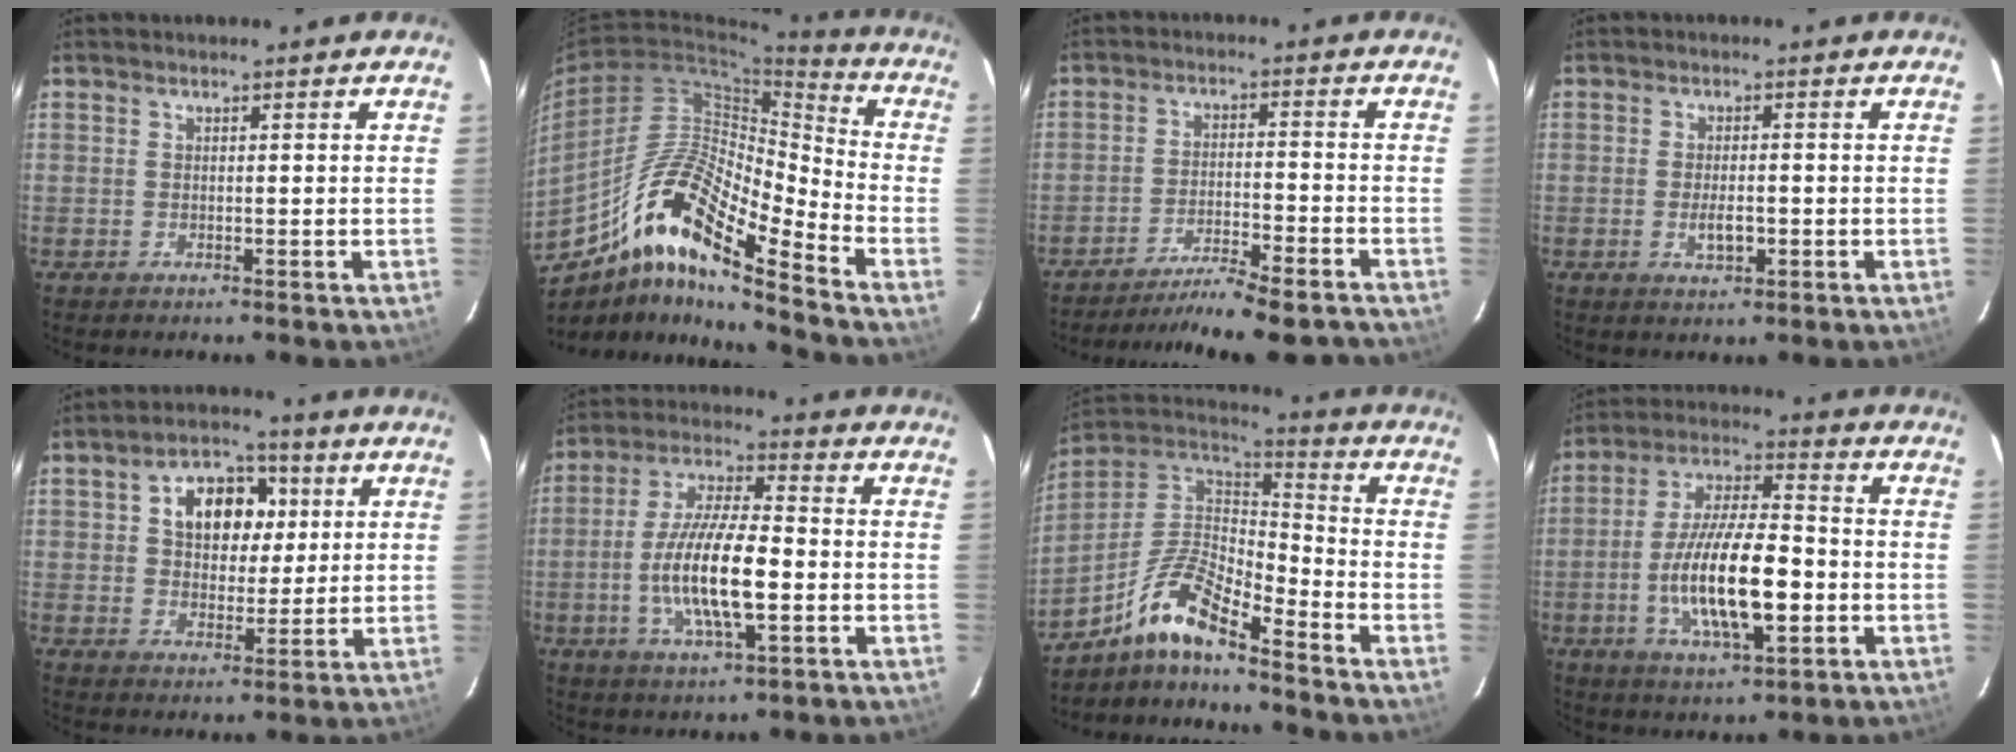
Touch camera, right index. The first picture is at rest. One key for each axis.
{"total": 17.0, "fx": -11.0, "fy": 2.9, "fz": 12.6, "tx": -0.223, "ty": 0.000, "tz": -0.218}
{"total": 13.4, "fx": -12.4, "fy": 0.3, "fz": 5.0, "tx": -0.102, "ty": -0.014, "tz": -0.189}
{"total": 3.5, "fx": -0.9, "fy": 1.4, "fz": 3.1, "tx": -0.058, "ty": -0.003, "tz": -0.013}
{"total": 10.3, "fx": 2.9, "fy": 7.3, "fz": 6.6, "tx": -0.122, "ty": 0.028, "tz": 0.050}
{"total": 14.1, "fx": -3.0, "fy": 3.8, "fz": 13.3, "tx": -0.264, "ty": -0.003, "tz": -0.056}
{"total": 11.8, "fx": -9.1, "fy": 2.2, "fz": 7.1, "tx": -0.156, "ty": 0.017, "tz": -0.188}
{"total": 16.5, "fx": -3.9, "fy": 5.1, "fz": 15.2, "tx": -0.292, "ty": -0.004, "tz": -0.068}